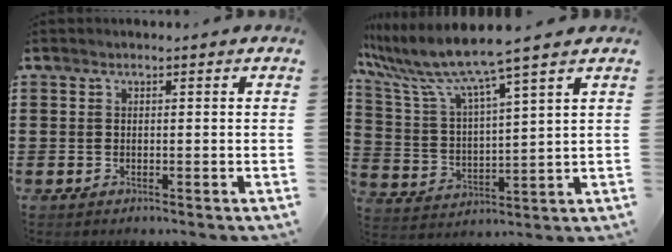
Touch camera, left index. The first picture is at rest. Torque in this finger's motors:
{"motor_torque": [2.14, 0.00, 1.05, 0.21]}